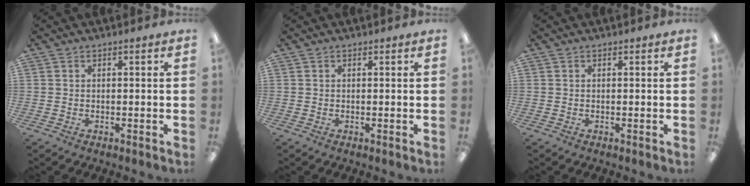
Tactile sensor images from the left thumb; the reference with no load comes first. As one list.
[{"total": 0.0}, {"total": 0.0}]